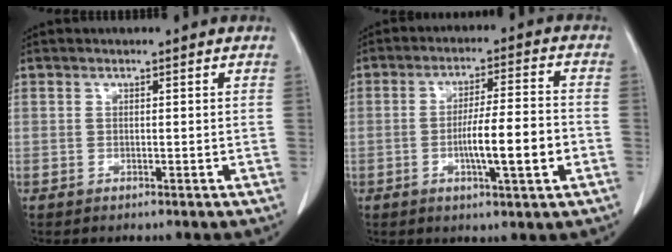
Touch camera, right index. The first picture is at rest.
{"total": 9.3, "force": [-2.5, 0.6, 9.0], "torque": [-0.149, 0.004, -0.042]}